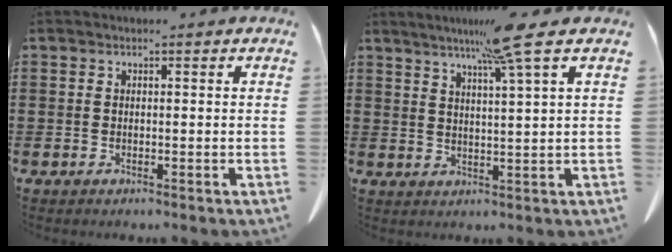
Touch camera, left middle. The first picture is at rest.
{"total": 8.2, "force": [5.4, -0.6, 6.1], "torque": [-0.123, -0.002, 0.091]}